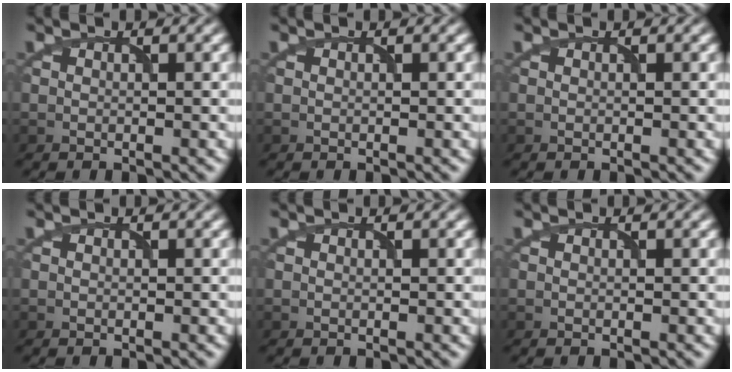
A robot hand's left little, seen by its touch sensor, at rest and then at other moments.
{"total": 0.0}
{"total": 0.0}
{"total": 0.0}
{"total": 0.0}
{"total": 0.0}